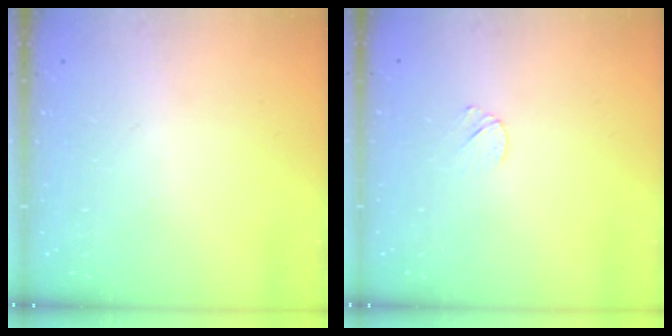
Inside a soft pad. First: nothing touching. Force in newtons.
{"total": 4.8, "press": 4.7, "slide": 0.9}